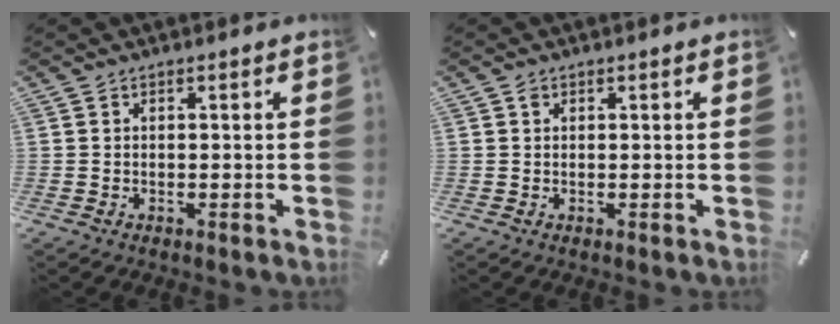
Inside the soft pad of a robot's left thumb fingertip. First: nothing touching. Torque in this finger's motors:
{"motor_torque": [-0.42, 0.06, -0.10, 0.20, 0.04]}